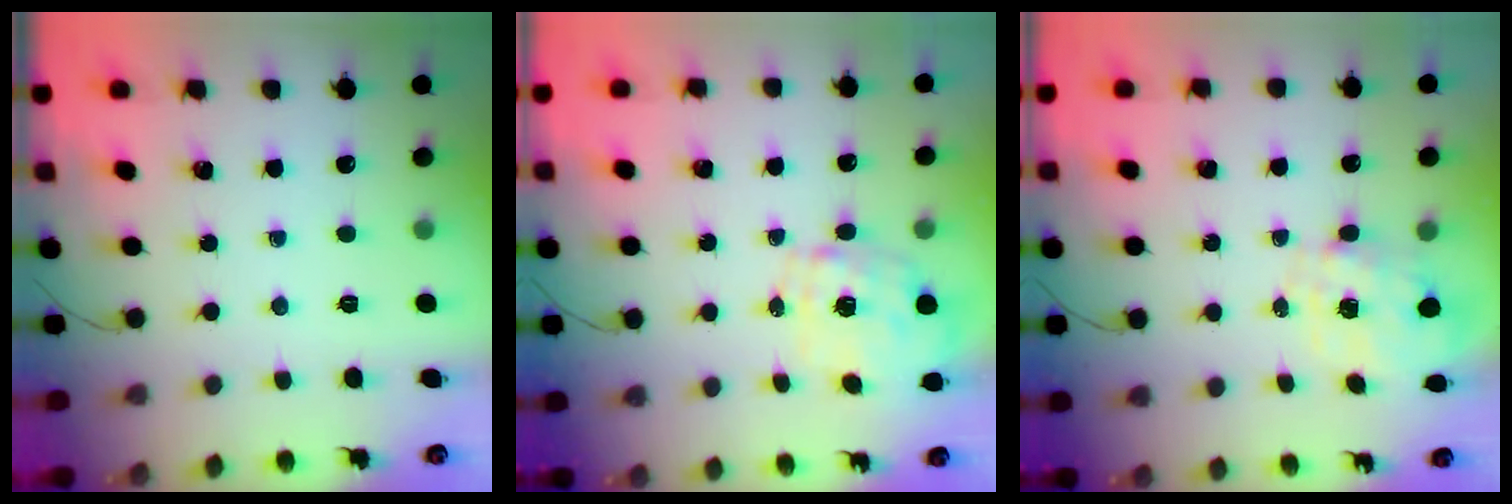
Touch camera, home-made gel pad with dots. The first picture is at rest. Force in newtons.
{"total": 9.7, "press": 9.6, "slide": 1.4}
{"total": 7.0, "press": 6.9, "slide": 0.9}